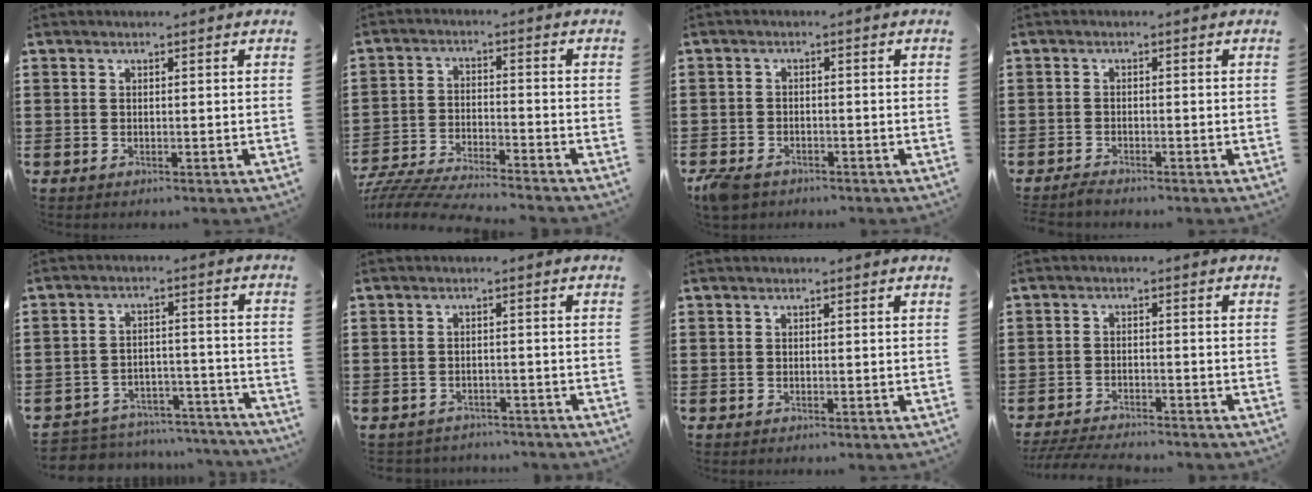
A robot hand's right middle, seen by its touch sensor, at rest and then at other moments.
{"total": 6.0, "force": [-5.8, 0.2, 1.4], "torque": [-0.039, -0.003, -0.118]}
{"total": 2.4, "force": [-2.0, 1.1, 0.8], "torque": [-0.039, -0.006, -0.047]}
{"total": 1.2, "force": [-1.2, 0.0, 0.3], "torque": [-0.008, -0.002, -0.022]}
{"total": 5.6, "force": [-5.6, 0.8, 0.2], "torque": [-0.010, 0.013, -0.116]}
{"total": 2.0, "force": [-1.9, 0.4, -0.2], "torque": [-0.004, 0.001, -0.045]}
{"total": 0.0}
{"total": 3.7, "force": [-3.6, 0.4, 0.8], "torque": [-0.028, -0.005, -0.080]}